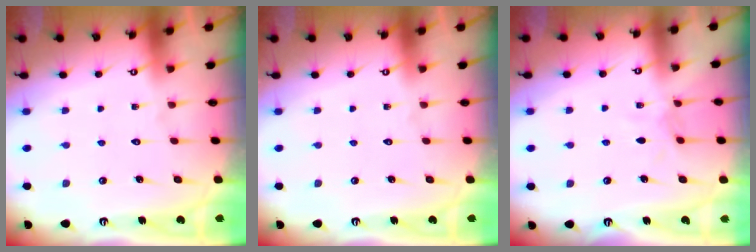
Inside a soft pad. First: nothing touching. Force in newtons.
{"total": 0.0}
{"total": 3.8, "press": 3.7, "slide": 0.5}